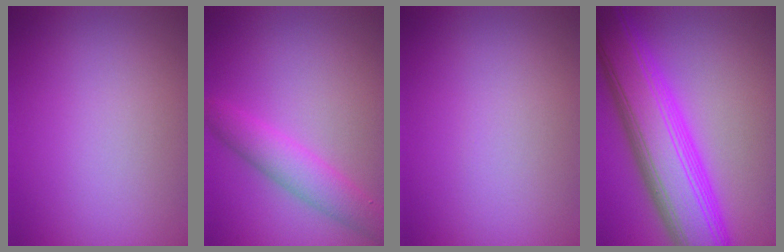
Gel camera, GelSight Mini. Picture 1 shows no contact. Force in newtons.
{"total": 3.6, "press": 3.6, "slide": 0.1}
{"total": 0.0}
{"total": 11.0, "press": 11.0, "slide": 0.1}